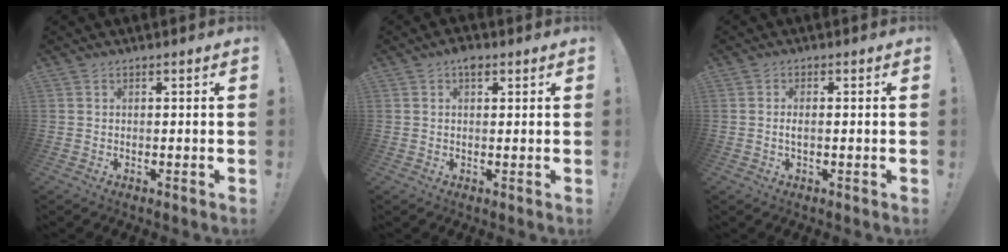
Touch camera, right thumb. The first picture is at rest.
{"total": 3.3, "force": [1.7, 1.8, 2.2], "torque": [-0.030, -0.001, 0.026]}
{"total": 1.5, "force": [-0.2, 0.5, 1.4], "torque": [-0.026, 0.002, -0.005]}